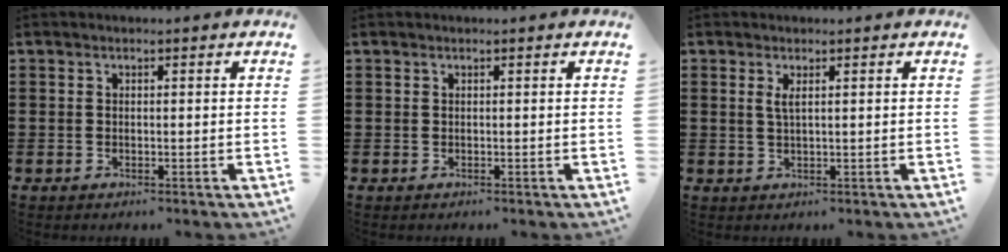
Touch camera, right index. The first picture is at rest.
{"total": 0.0}
{"total": 1.7, "force": [0.6, 0.3, 1.5], "torque": [-0.032, 0.003, 0.010]}